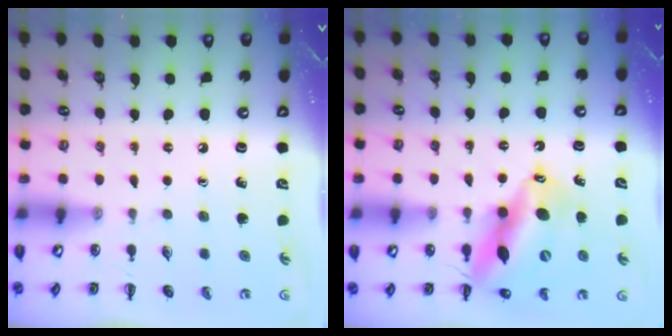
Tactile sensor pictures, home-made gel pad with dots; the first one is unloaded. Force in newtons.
{"total": 16.0, "press": 15.3, "slide": 4.7}